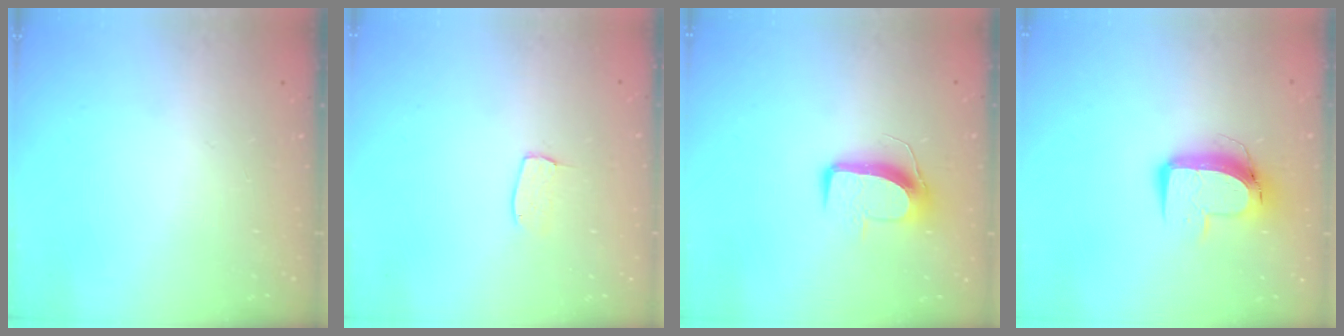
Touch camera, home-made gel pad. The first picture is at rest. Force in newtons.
{"total": 3.8, "press": 3.8, "slide": 0.2}
{"total": 9.6, "press": 9.6, "slide": 0.2}
{"total": 10.4, "press": 10.4, "slide": 1.1}